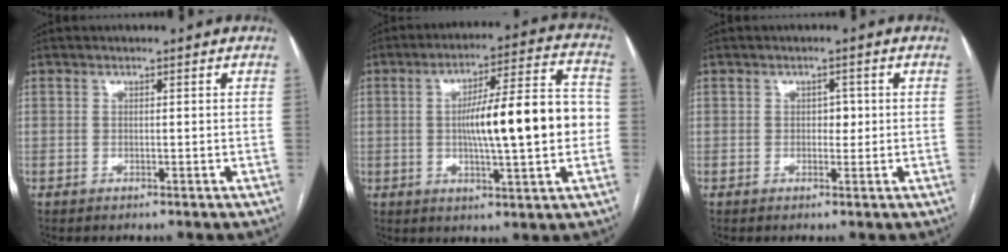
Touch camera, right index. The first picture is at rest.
{"total": 15.3, "force": [-0.7, 2.1, 15.1], "torque": [-0.233, 0.026, -0.009]}
{"total": 1.8, "force": [0.1, 1.2, 1.3], "torque": [-0.013, 0.004, 0.001]}